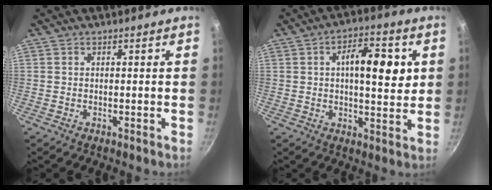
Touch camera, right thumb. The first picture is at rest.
{"total": 11.2, "force": [2.2, 5.0, 9.9], "torque": [-0.122, -0.002, 0.022]}